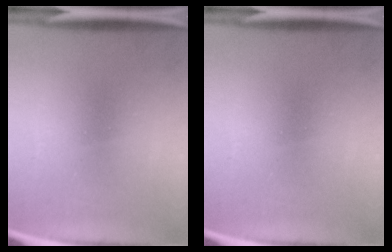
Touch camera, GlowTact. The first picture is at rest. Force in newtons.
{"total": 0.0}